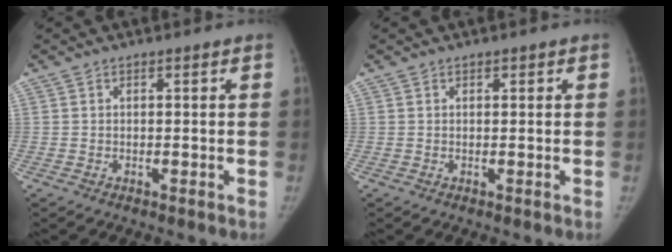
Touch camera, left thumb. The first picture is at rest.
{"total": 0.6, "force": [0.3, 0.3, 0.4], "torque": [-0.002, -0.001, 0.004]}